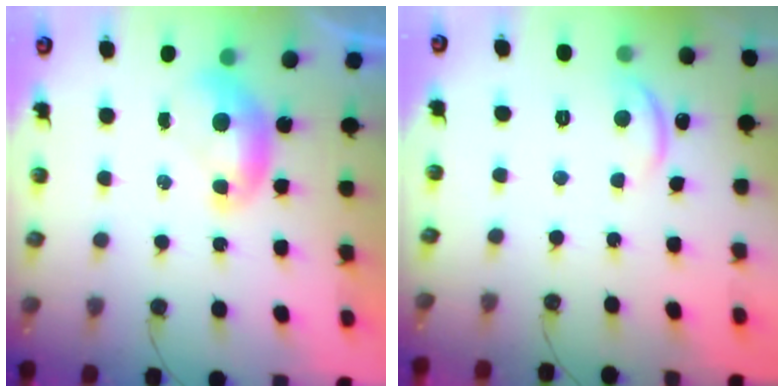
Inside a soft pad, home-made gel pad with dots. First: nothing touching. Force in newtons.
{"total": 2.8, "press": 2.7, "slide": 0.4}